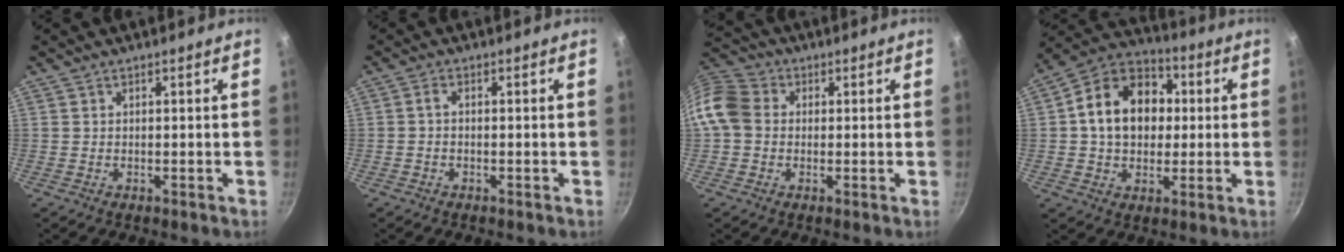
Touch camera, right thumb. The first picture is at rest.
{"total": 1.5, "force": [-0.5, 0.8, 1.2], "torque": [-0.030, 0.011, -0.012]}
{"total": 10.2, "force": [0.1, 8.5, 5.6], "torque": [-0.096, 0.021, -0.017]}
{"total": 16.3, "force": [1.8, 12.4, 10.5], "torque": [-0.144, 0.027, 0.013]}